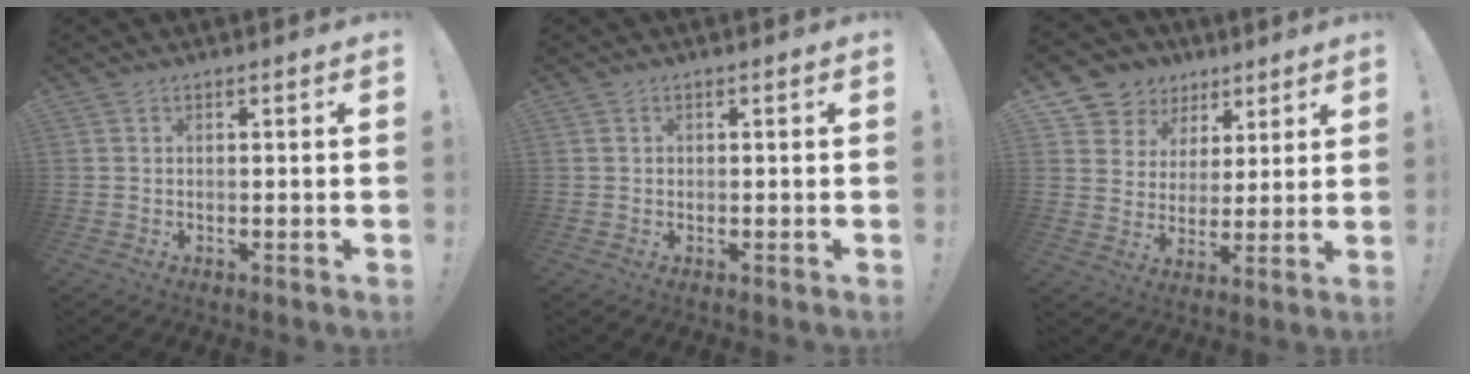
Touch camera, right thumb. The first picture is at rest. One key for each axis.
{"total": 0.6, "fx": 0.1, "fy": 0.6, "fz": 0.1, "tx": 0.002, "ty": 0.001, "tz": 0.000}
{"total": 9.3, "fx": 4.9, "fy": 7.7, "fz": 1.4, "tx": -0.026, "ty": -0.037, "tz": 0.103}